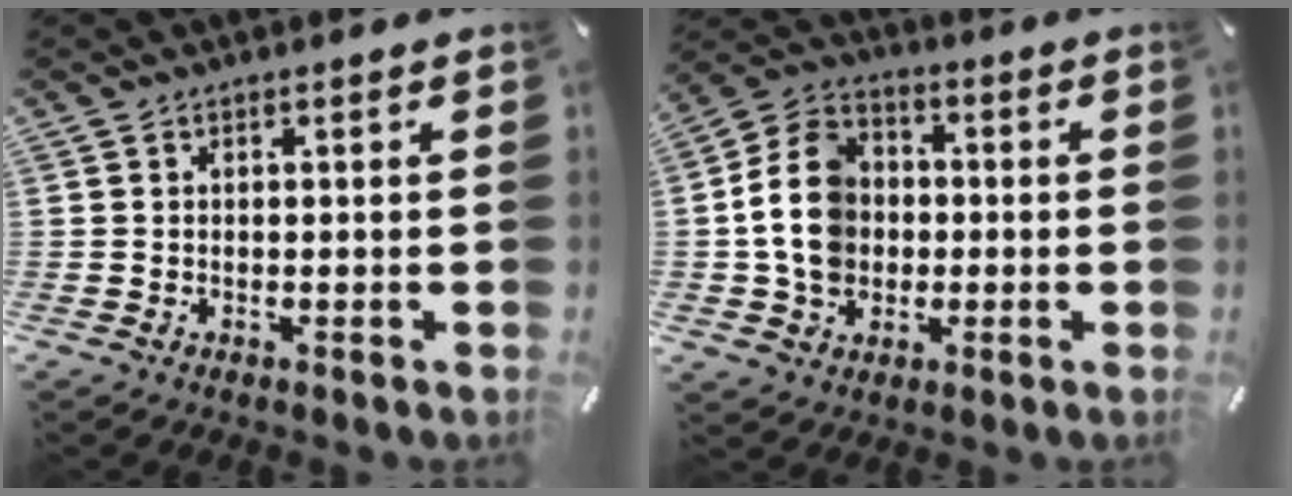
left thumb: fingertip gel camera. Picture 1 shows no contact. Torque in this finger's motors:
{"motor_torque": [1.79, 2.23, 0.78, -0.45, 0.44]}